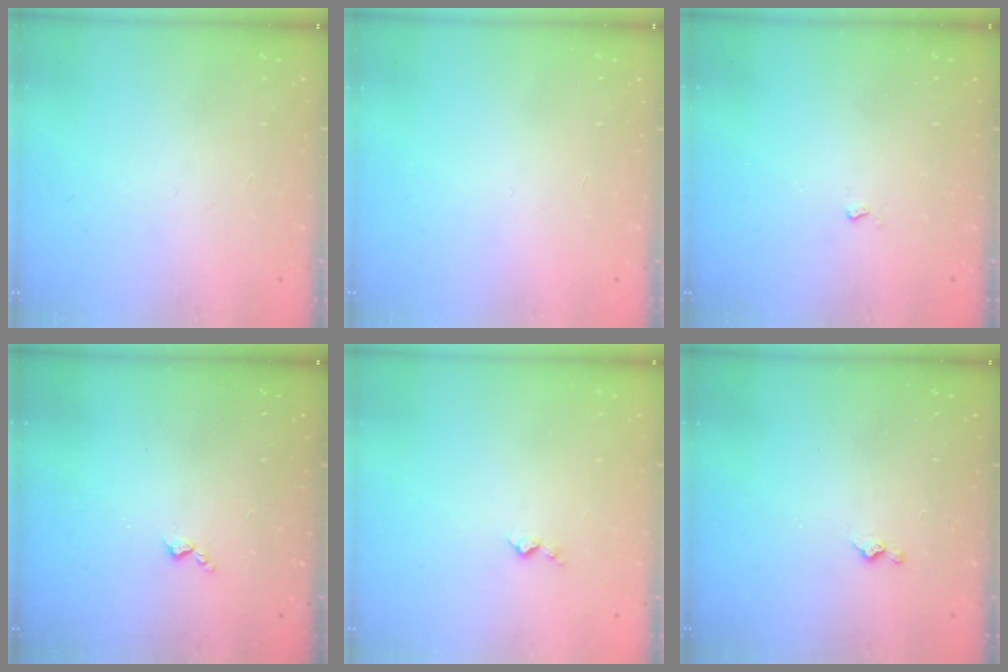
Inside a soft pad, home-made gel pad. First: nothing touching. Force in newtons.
{"total": 0.0}
{"total": 2.4, "press": 2.3, "slide": 0.5}
{"total": 2.8, "press": 2.8, "slide": 0.5}
{"total": 4.3, "press": 4.2, "slide": 0.7}
{"total": 2.9, "press": 2.9, "slide": 0.5}